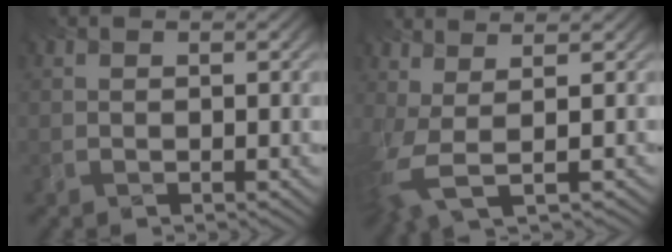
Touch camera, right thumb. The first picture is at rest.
{"total": 6.3, "force": [-0.2, 2.5, 5.8], "torque": [-0.129, -0.002, 0.007]}